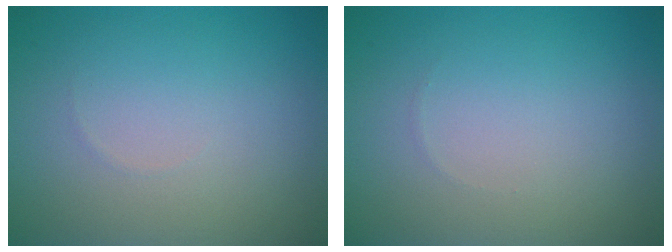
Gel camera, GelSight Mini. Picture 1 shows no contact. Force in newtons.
{"total": 0.0}